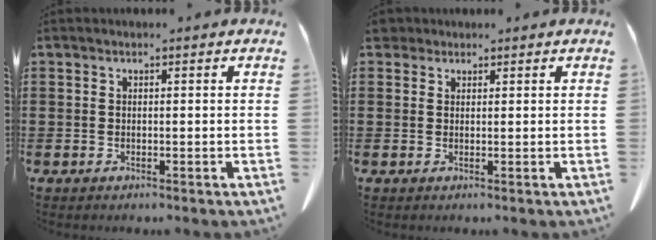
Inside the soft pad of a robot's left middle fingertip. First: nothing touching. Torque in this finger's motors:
{"motor_torque": [-0.09, -0.08, 0.00, 0.01]}